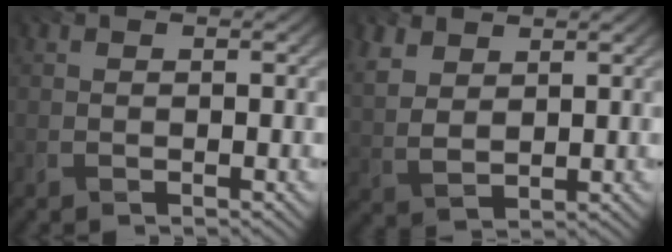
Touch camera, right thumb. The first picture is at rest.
{"total": 6.3, "force": [3.9, 3.4, 3.6], "torque": [-0.110, 0.002, 0.076]}